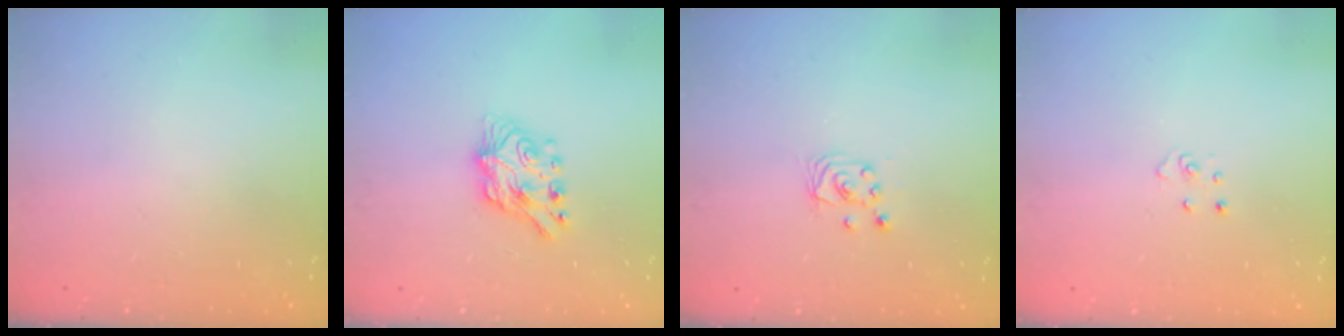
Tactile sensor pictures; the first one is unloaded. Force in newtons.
{"total": 8.2, "press": 8.2, "slide": 0.7}
{"total": 2.4, "press": 2.4, "slide": 0.2}
{"total": 3.2, "press": 3.2, "slide": 0.3}